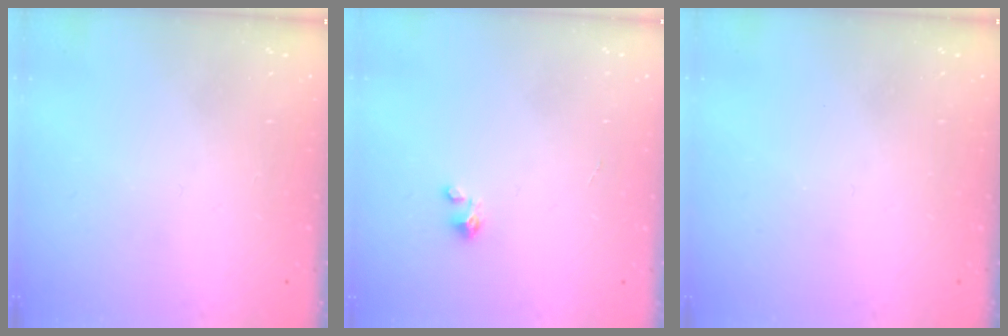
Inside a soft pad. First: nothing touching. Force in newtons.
{"total": 1.8, "press": 1.8, "slide": 0.2}
{"total": 0.0}